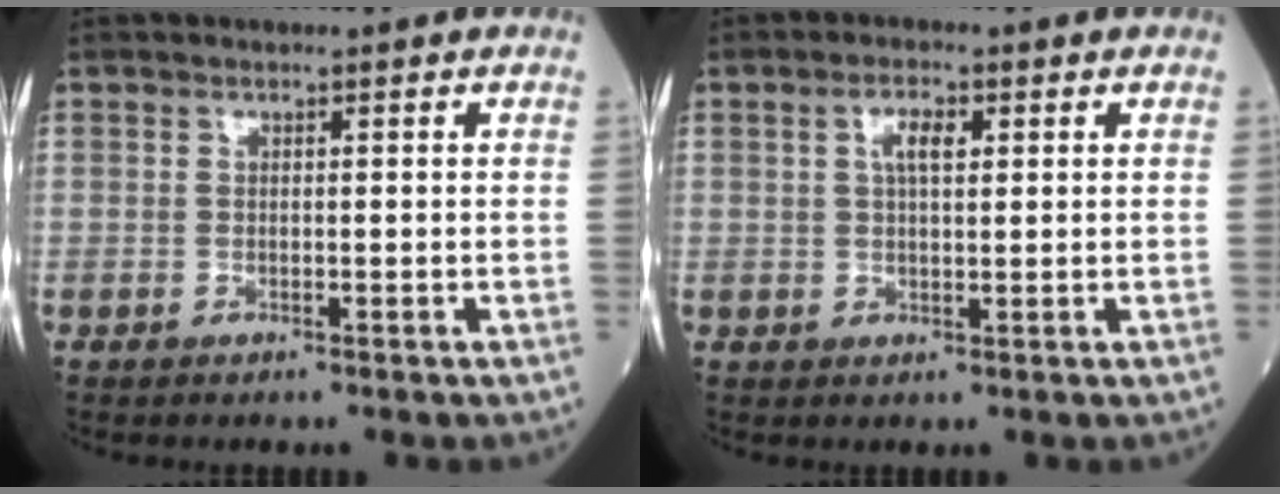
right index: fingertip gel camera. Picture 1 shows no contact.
{"total": 3.6, "force": [1.2, 1.3, 3.1], "torque": [-0.060, 0.005, 0.021]}